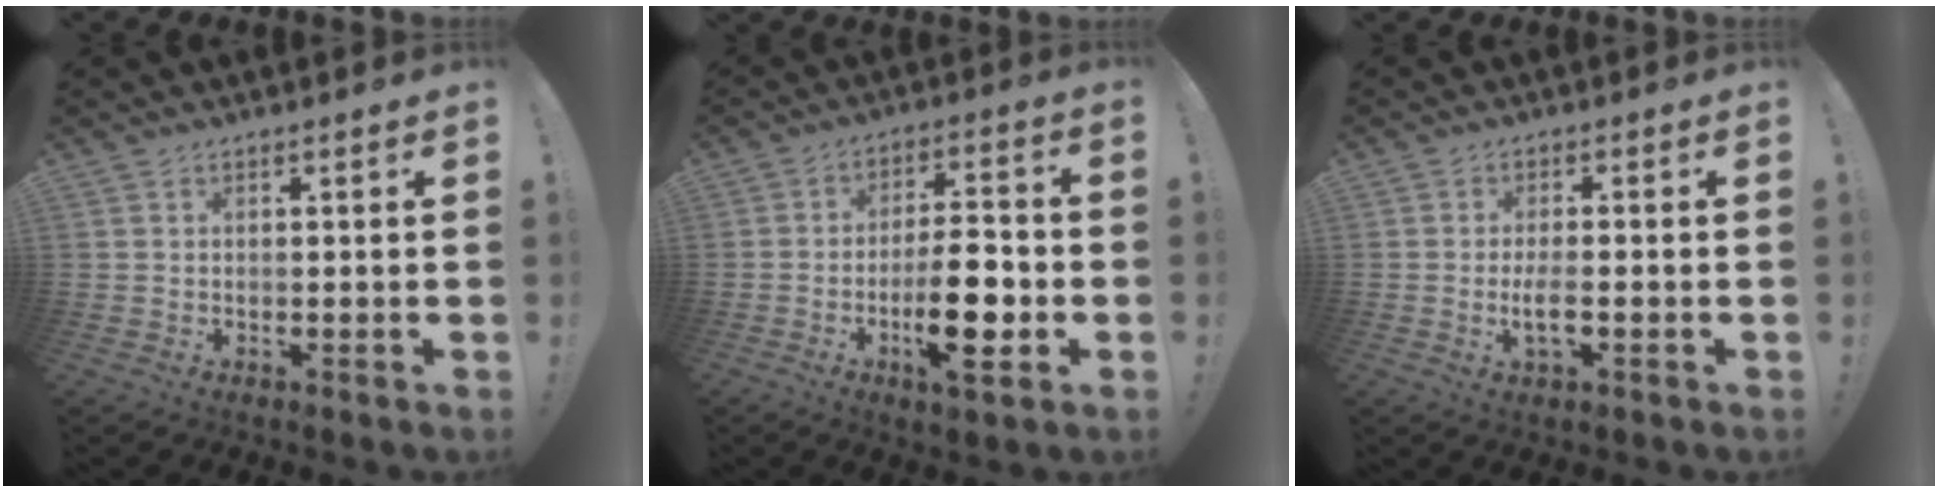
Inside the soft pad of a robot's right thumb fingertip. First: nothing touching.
{"total": 15.0, "force": [-4.5, 4.6, 13.5], "torque": [-0.218, 0.009, -0.075]}
{"total": 4.8, "force": [-1.3, 1.4, 4.4], "torque": [-0.099, -0.005, -0.025]}